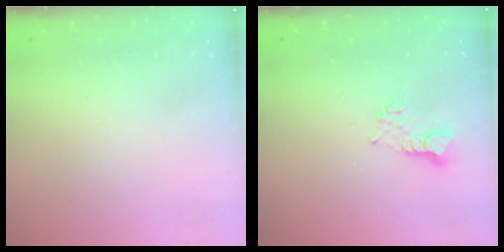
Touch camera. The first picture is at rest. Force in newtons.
{"total": 2.5, "press": 2.5, "slide": 0.4}